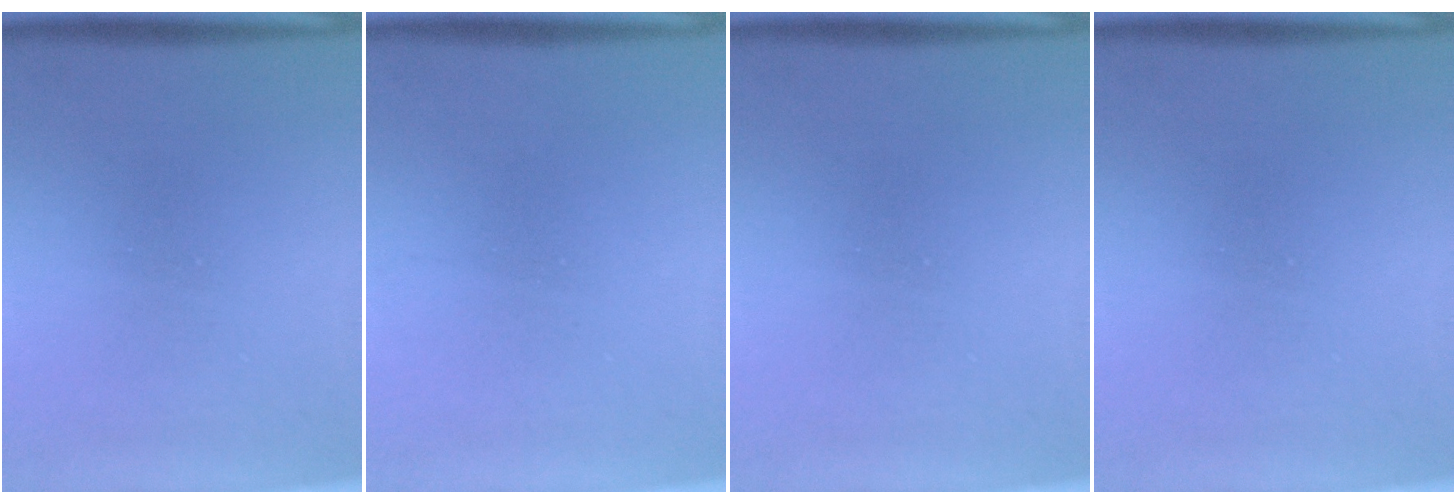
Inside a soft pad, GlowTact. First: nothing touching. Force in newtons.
{"total": 1.4}
{"total": 0.0}
{"total": 0.0}